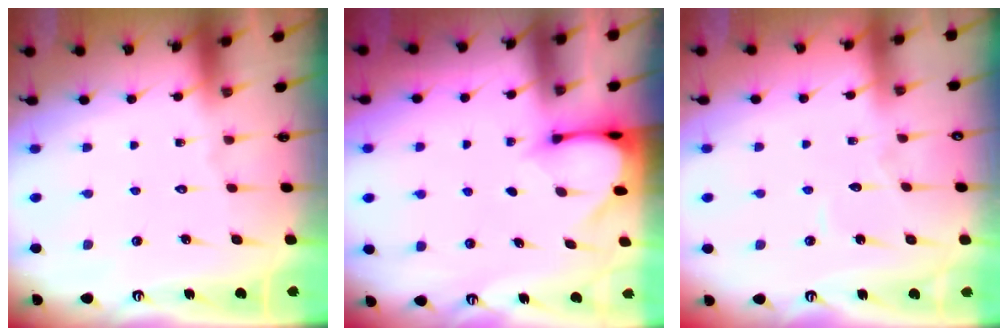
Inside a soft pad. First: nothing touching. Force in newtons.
{"total": 3.3, "press": 3.2, "slide": 0.2}
{"total": 3.2, "press": 3.1, "slide": 0.4}